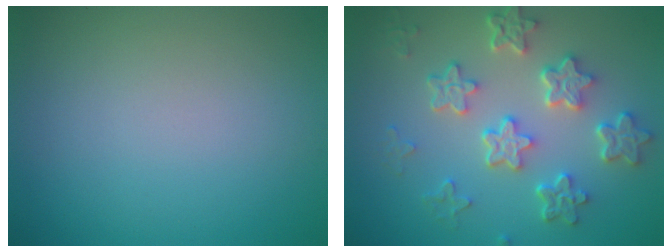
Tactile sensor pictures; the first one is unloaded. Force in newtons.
{"total": 5.9, "press": 4.6, "slide": 3.7}